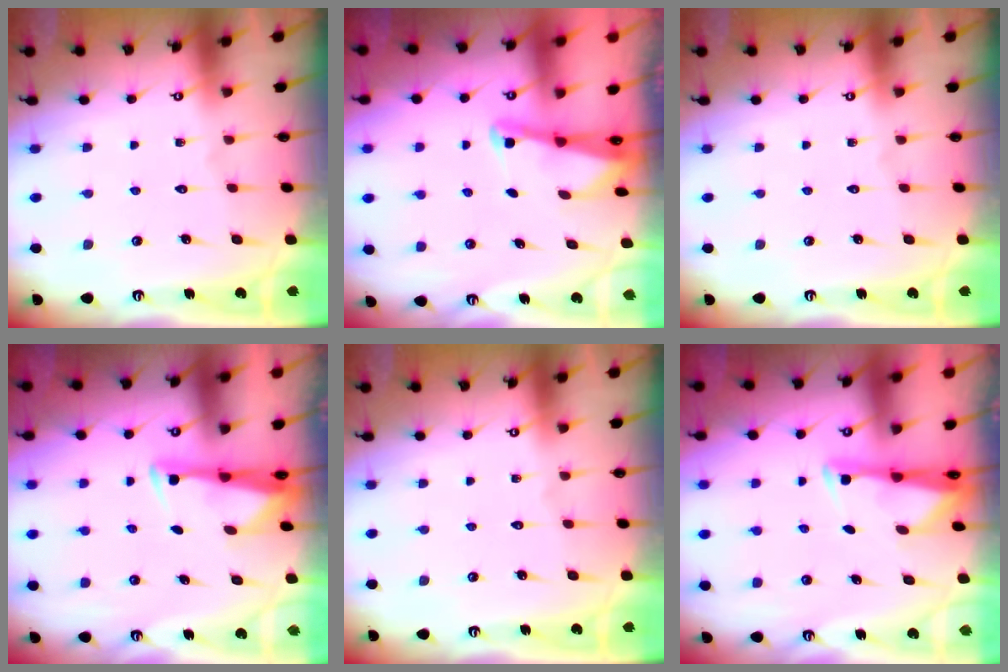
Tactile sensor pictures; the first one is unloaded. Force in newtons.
{"total": 2.1, "press": 2.1, "slide": 0.3}
{"total": 0.0}
{"total": 3.4, "press": 3.2, "slide": 1.0}
{"total": 0.0}
{"total": 2.7, "press": 2.7, "slide": 0.4}